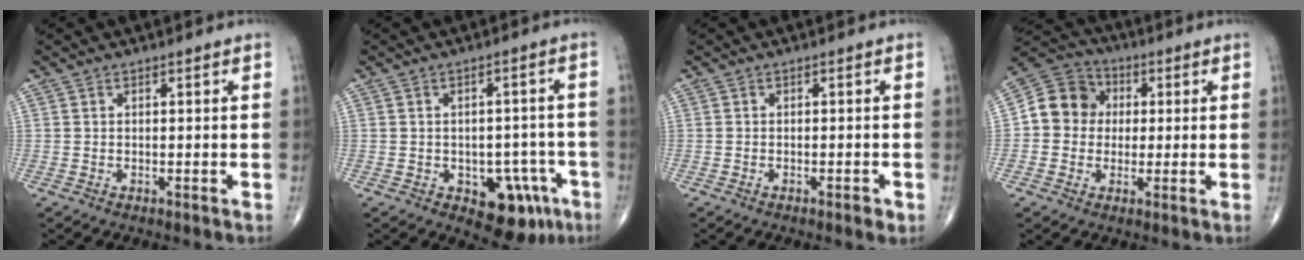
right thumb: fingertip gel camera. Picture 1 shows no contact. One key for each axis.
{"total": 10.1, "fx": -4.5, "fy": 6.1, "fz": 6.8, "tx": -0.041, "ty": 0.025, "tz": -0.049}
{"total": 1.3, "fx": -0.8, "fy": 0.4, "fz": 1.0, "tx": -0.014, "ty": -0.002, "tz": -0.014}
{"total": 10.0, "fx": 0.7, "fy": 9.0, "fz": 4.3, "tx": -0.049, "ty": 0.021, "tz": 0.000}